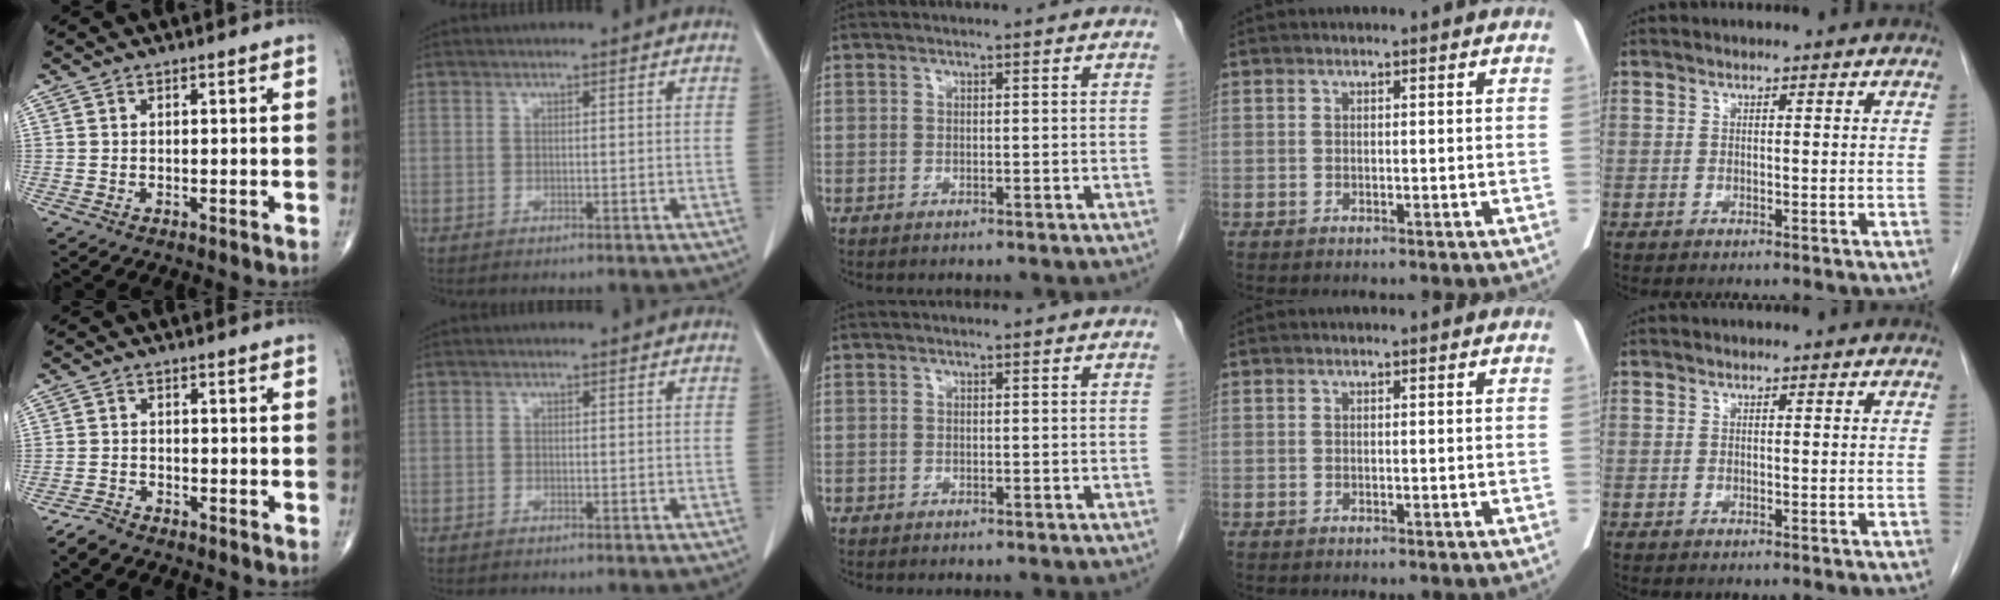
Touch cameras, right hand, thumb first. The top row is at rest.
{"thumb": {"total": 2.7, "force": [-2.5, 0.8, 0.5], "torque": [-0.018, 0.003, -0.052]}, "index": {"total": 0.8, "force": [-0.4, 0.5, 0.5], "torque": [-0.012, 0.000, -0.005]}}